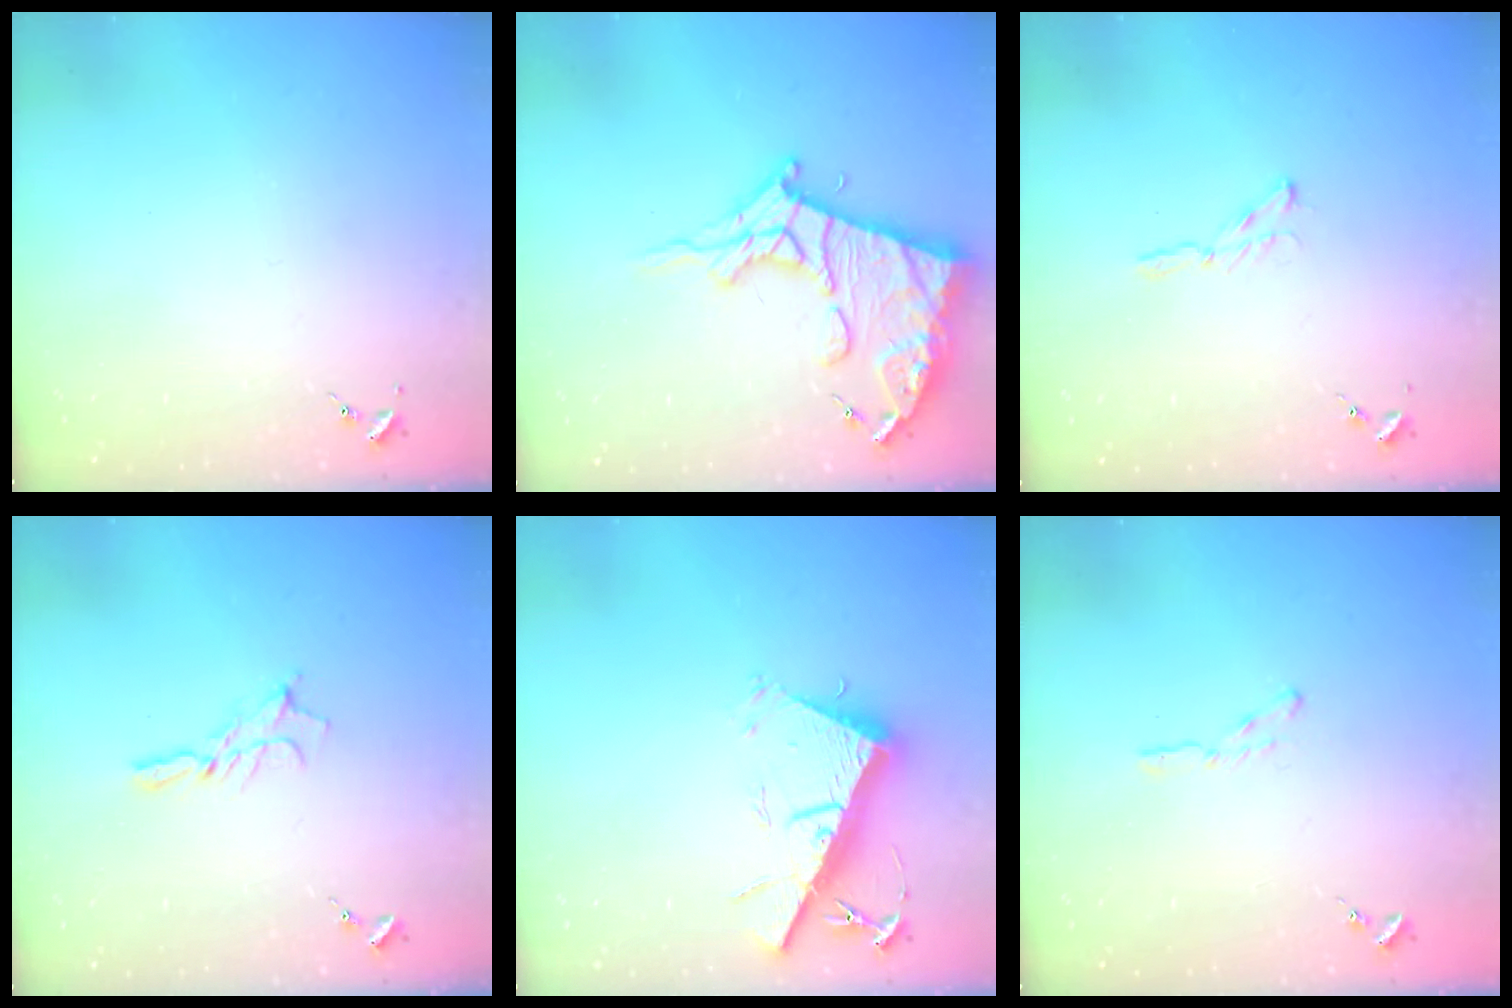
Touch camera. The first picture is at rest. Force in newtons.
{"total": 18.8, "press": 18.7, "slide": 2.0}
{"total": 2.9, "press": 2.9, "slide": 0.3}
{"total": 7.2, "press": 7.2, "slide": 0.4}
{"total": 16.0, "press": 16.0, "slide": 0.3}
{"total": 3.4, "press": 3.4, "slide": 0.3}